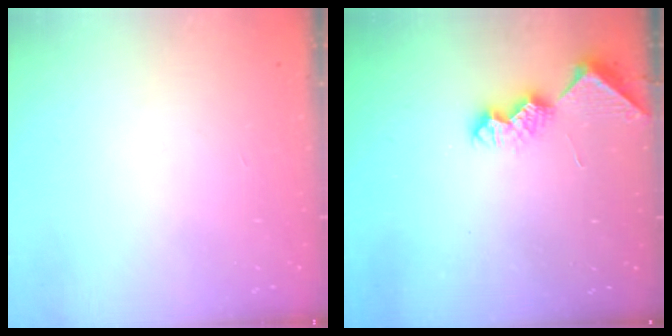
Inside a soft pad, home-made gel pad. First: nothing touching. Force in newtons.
{"total": 7.5, "press": 7.5, "slide": 0.6}